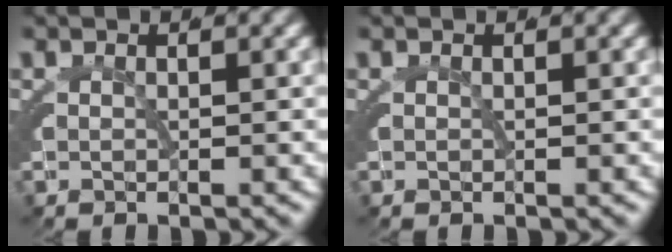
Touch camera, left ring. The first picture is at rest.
{"total": 0.0}